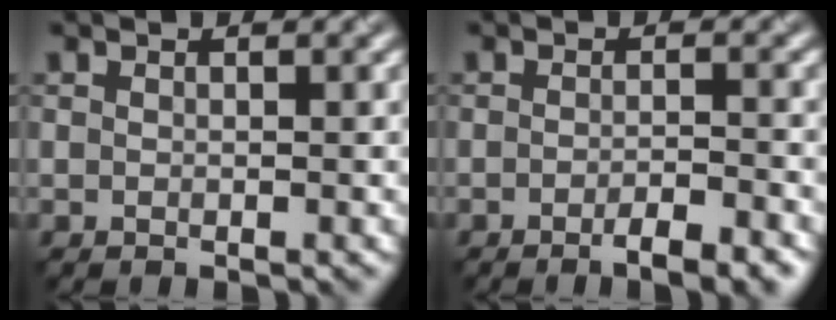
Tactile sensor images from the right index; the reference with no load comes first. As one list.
[{"total": 3.3, "force": [-2.0, 0.7, 2.5], "torque": [-0.033, 0.000, -0.035]}]